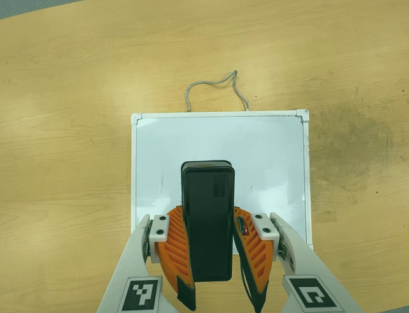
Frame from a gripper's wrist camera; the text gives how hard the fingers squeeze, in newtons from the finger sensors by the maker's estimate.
{"total": 6.7, "left": 5.7, "right": 7.7}